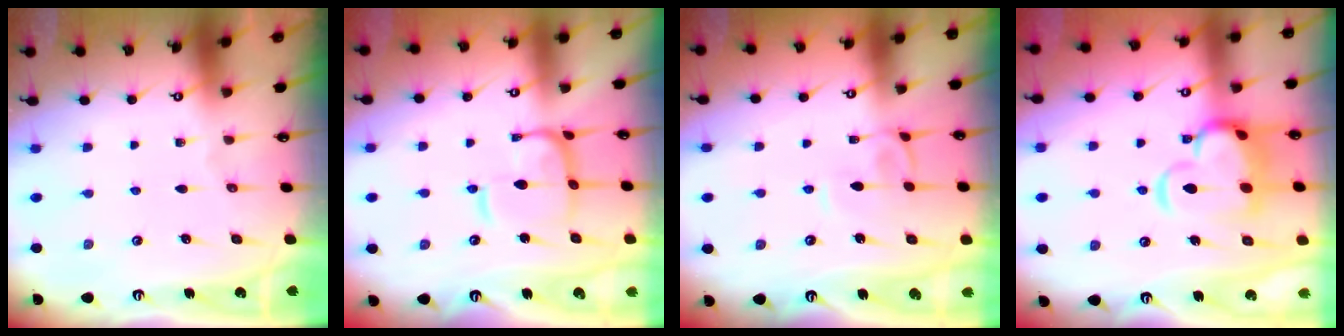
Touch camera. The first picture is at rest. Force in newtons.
{"total": 7.4, "press": 7.3, "slide": 1.0}
{"total": 2.9, "press": 2.9, "slide": 0.2}
{"total": 8.8, "press": 8.6, "slide": 1.7}